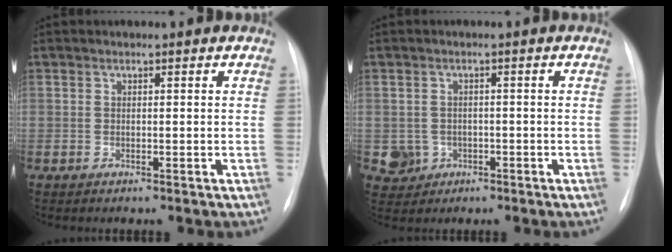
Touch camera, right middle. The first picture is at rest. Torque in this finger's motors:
{"motor_torque": [0.11, -0.17, 0.00, 0.00]}